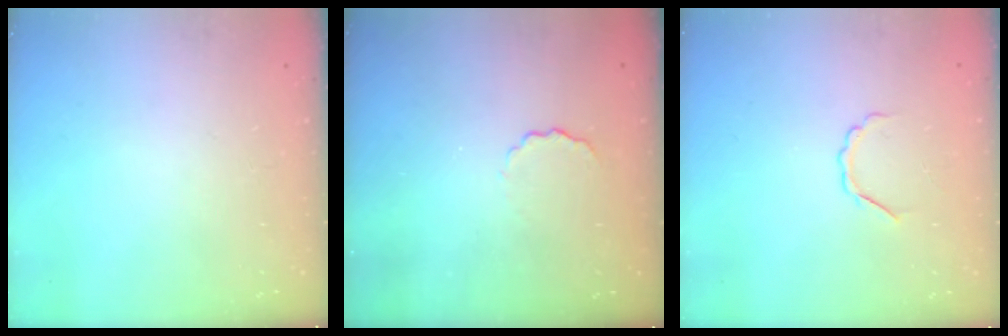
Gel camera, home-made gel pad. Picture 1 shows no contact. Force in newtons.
{"total": 3.5, "press": 3.4, "slide": 0.8}
{"total": 3.8, "press": 3.8, "slide": 0.8}